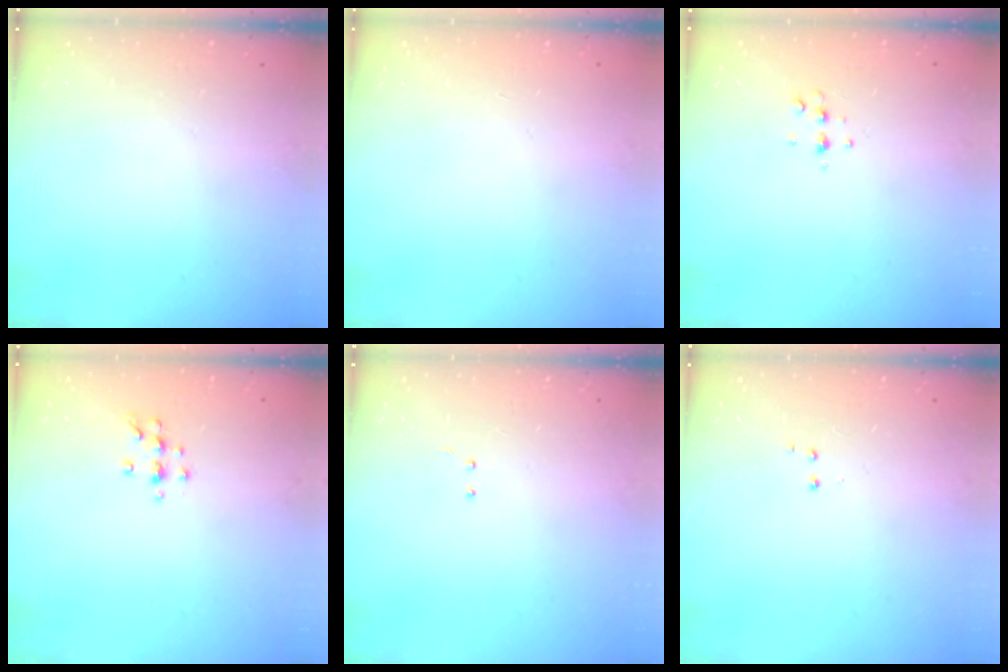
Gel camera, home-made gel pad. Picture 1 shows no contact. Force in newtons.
{"total": 0.0}
{"total": 4.7, "press": 4.6, "slide": 0.6}
{"total": 6.3, "press": 6.2, "slide": 0.7}
{"total": 3.0, "press": 2.9, "slide": 0.7}
{"total": 2.8, "press": 2.7, "slide": 0.5}